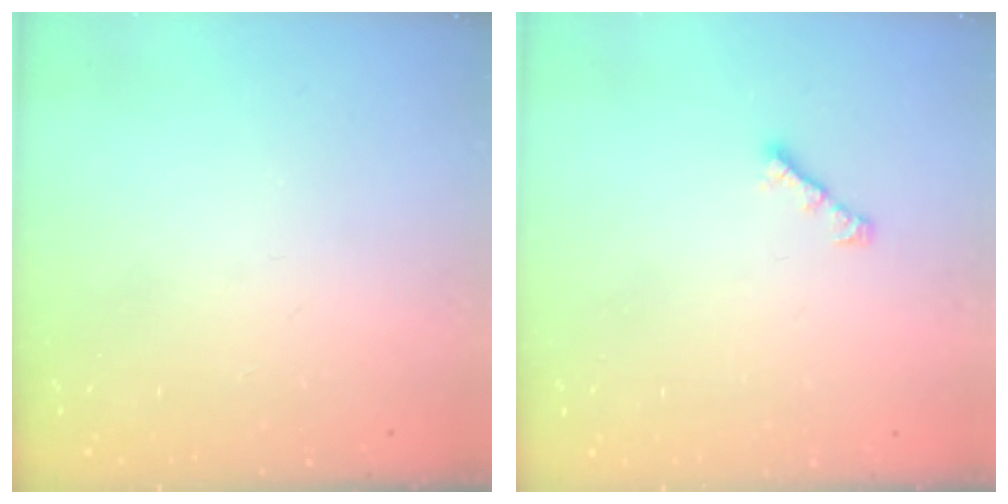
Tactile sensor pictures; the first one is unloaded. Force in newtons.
{"total": 2.6, "press": 2.5, "slide": 0.7}